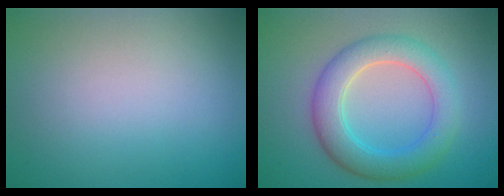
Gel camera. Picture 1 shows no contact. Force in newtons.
{"total": 5.6, "press": 5.6, "slide": 0.5}